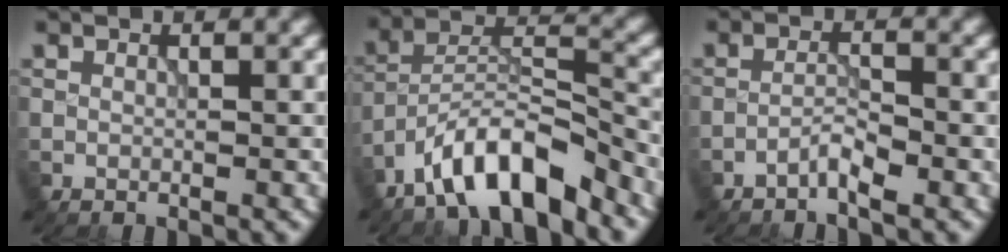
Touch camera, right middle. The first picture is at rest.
{"total": 8.3, "force": [-6.2, 2.3, 5.0], "torque": [-0.079, 0.011, -0.115]}
{"total": 1.9, "force": [-1.5, 0.2, 1.2], "torque": [-0.021, 0.007, -0.032]}